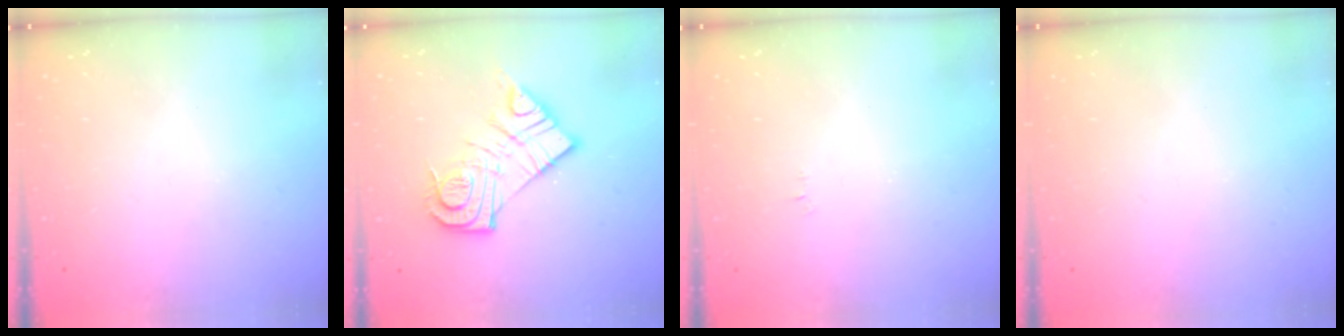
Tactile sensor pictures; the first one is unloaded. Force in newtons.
{"total": 15.4, "press": 15.4, "slide": 1.3}
{"total": 2.5, "press": 2.5, "slide": 0.3}
{"total": 1.7, "press": 1.6, "slide": 0.1}